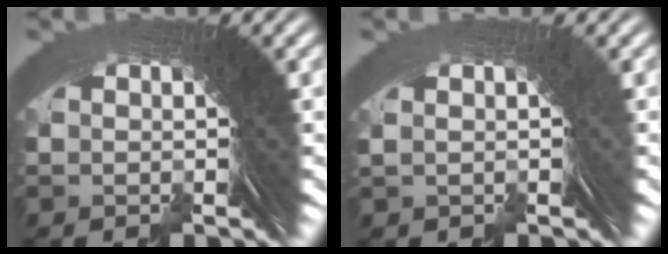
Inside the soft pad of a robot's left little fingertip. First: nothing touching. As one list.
[{"total": 0.0}]